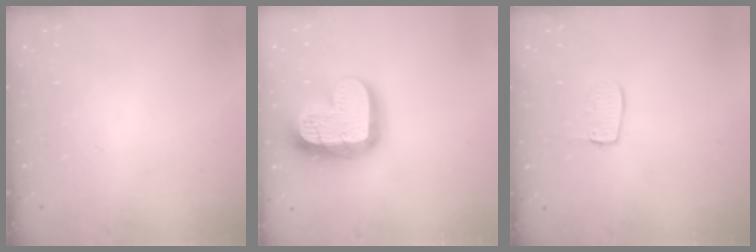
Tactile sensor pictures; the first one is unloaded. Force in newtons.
{"total": 20.3, "press": 20.3, "slide": 1.8}
{"total": 6.6, "press": 6.6, "slide": 0.5}